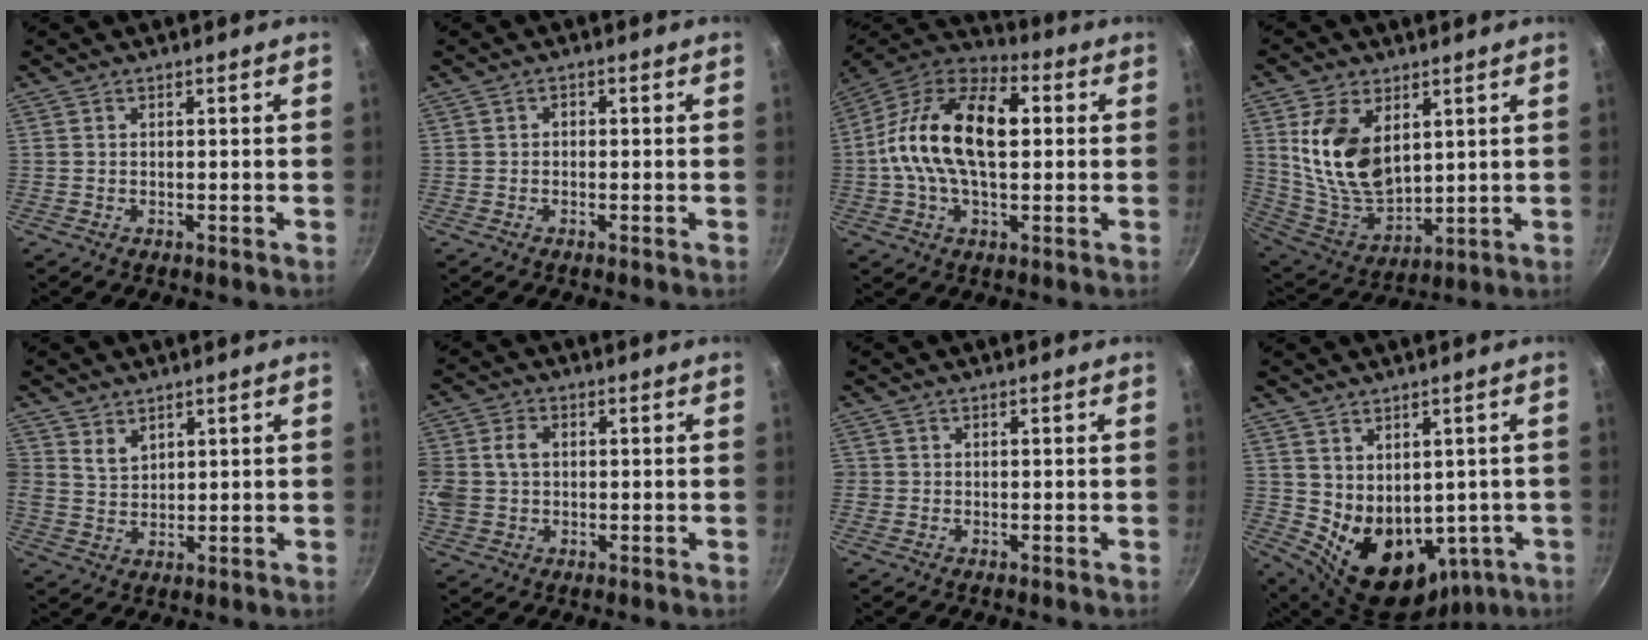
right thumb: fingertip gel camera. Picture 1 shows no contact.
{"total": 1.0, "force": [-0.3, 0.8, 0.5], "torque": [-0.009, 0.006, -0.006]}
{"total": 20.6, "force": [1.7, 11.6, 16.9], "torque": [-0.292, 0.031, 0.009]}
{"total": 15.6, "force": [4.5, 9.6, 11.5], "torque": [-0.196, -0.040, 0.102]}
{"total": 3.7, "force": [2.2, 2.6, 1.5], "torque": [-0.018, -0.016, 0.044]}
{"total": 10.4, "force": [0.9, 8.2, 6.2], "torque": [-0.143, 0.021, 0.014]}
{"total": 1.0, "force": [-0.2, 1.0, 0.1], "torque": [-0.001, 0.002, -0.006]}
{"total": 14.6, "force": [-0.4, 10.7, 9.9], "torque": [-0.123, -0.011, 0.036]}